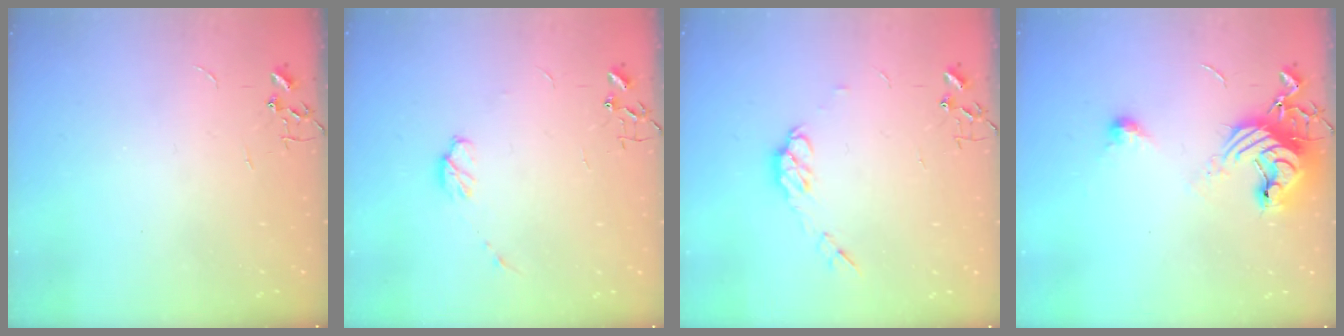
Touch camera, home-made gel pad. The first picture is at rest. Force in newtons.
{"total": 5.7, "press": 5.6, "slide": 1.2}
{"total": 7.3, "press": 7.2, "slide": 0.4}
{"total": 13.9, "press": 13.8, "slide": 1.2}